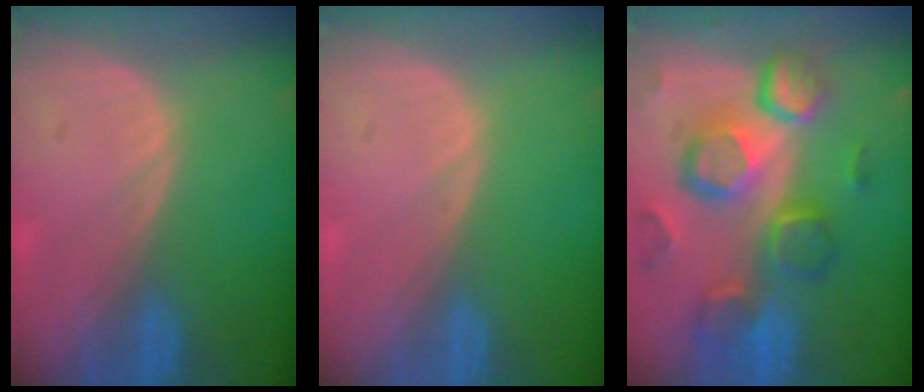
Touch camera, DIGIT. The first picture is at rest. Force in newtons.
{"total": 0.0}
{"total": 12.1, "press": 10.5, "slide": 6.0}